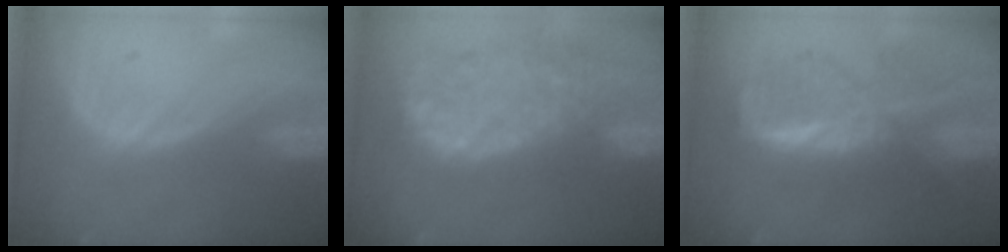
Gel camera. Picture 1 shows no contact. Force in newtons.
{"total": 13.1, "press": 11.2, "slide": 6.8}
{"total": 9.1, "press": 9.1, "slide": 0.6}